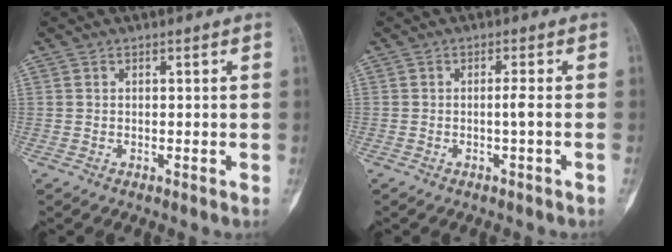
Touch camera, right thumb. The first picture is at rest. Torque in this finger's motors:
{"motor_torque": [0.42, 0.08, 0.36, -0.05, 0.12]}